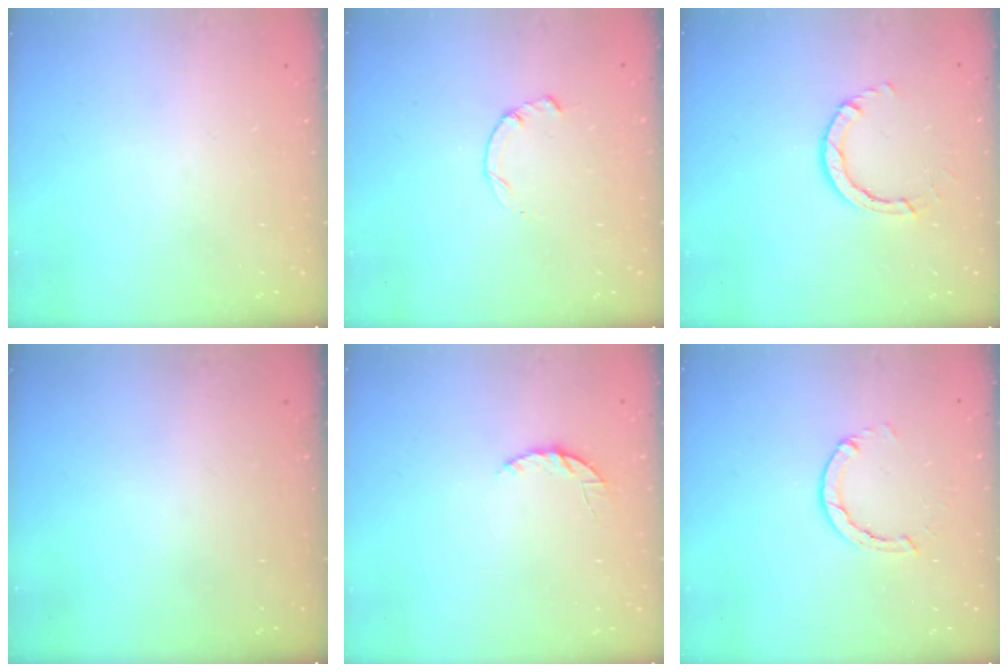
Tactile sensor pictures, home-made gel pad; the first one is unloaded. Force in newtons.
{"total": 0.5, "press": 0.4, "slide": 0.3}
{"total": 3.7, "press": 3.7, "slide": 0.4}
{"total": 0.0}
{"total": 3.1, "press": 3.1, "slide": 0.3}
{"total": 3.2, "press": 3.1, "slide": 0.4}